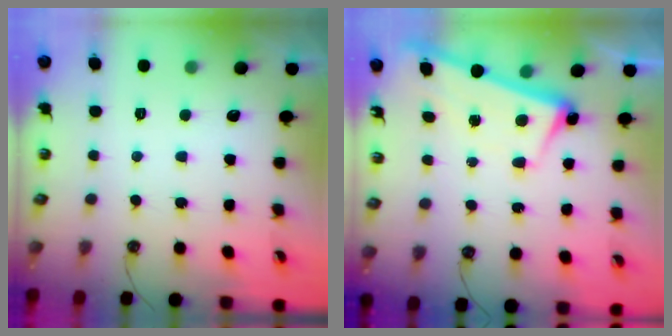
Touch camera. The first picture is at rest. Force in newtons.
{"total": 2.3, "press": 2.2, "slide": 0.9}